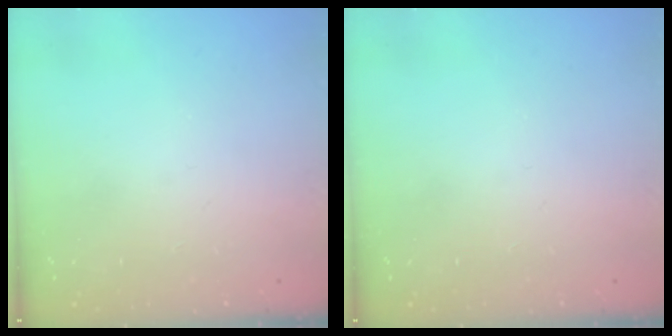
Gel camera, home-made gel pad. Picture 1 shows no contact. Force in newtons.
{"total": 0.0}